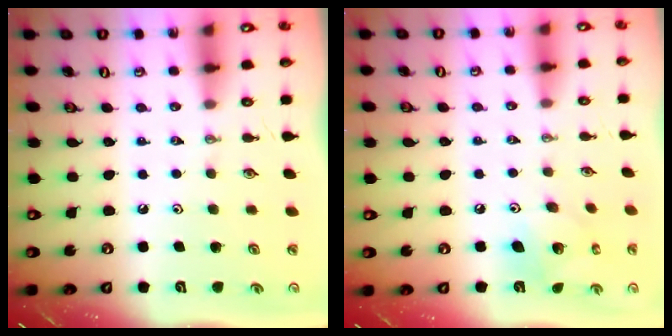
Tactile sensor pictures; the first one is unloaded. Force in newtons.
{"total": 9.5, "press": 9.4, "slide": 0.7}